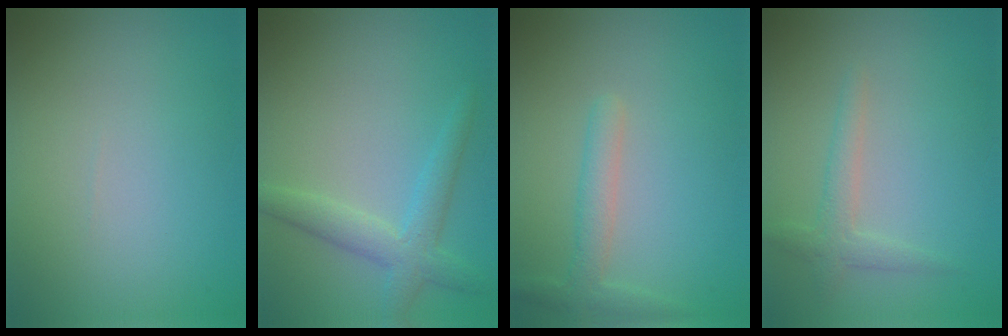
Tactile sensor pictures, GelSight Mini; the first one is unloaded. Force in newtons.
{"total": 3.1, "press": 3.1, "slide": 0.1}
{"total": 2.4, "press": 2.4, "slide": 0.1}
{"total": 2.0, "press": 2.0, "slide": 0.2}